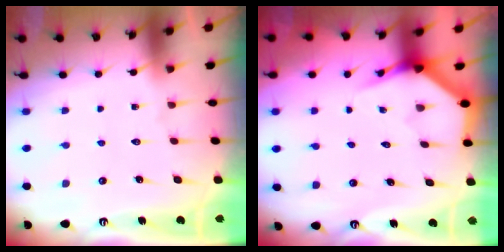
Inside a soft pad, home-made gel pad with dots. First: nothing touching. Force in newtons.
{"total": 4.0, "press": 4.0, "slide": 0.2}